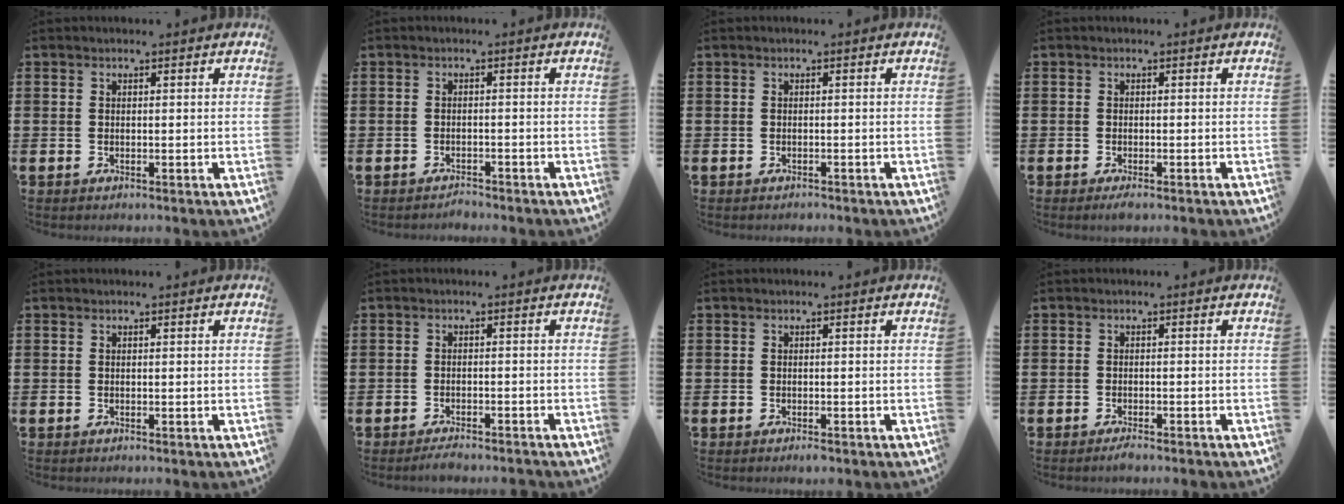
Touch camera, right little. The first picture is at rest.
{"total": 1.0, "force": [-1.0, 0.1, -0.1], "torque": [-0.002, 0.003, -0.022]}
{"total": 0.0}
{"total": 0.9, "force": [-0.5, 0.1, 0.8], "torque": [-0.014, -0.001, -0.009]}
{"total": 0.0}
{"total": 1.5, "force": [-1.4, 0.0, 0.5], "torque": [-0.011, 0.002, -0.027]}
{"total": 0.5, "force": [-0.3, 0.2, 0.4], "torque": [-0.008, -0.001, -0.005]}
{"total": 1.1, "force": [-0.9, 0.0, 0.6], "torque": [-0.012, -0.001, -0.017]}